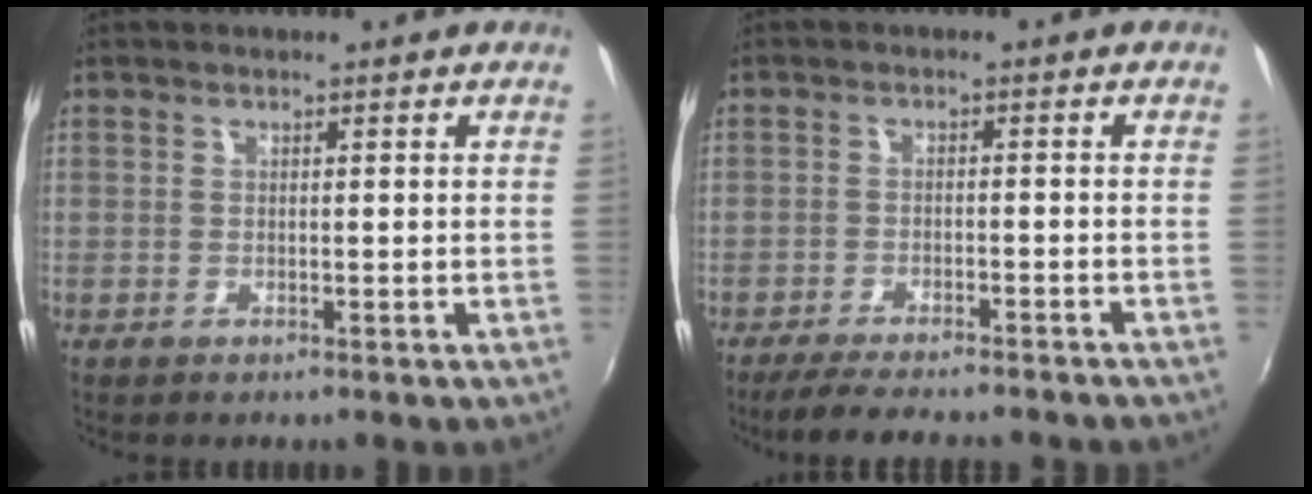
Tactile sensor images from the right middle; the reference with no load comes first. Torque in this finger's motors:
{"motor_torque": [0.72, -0.75, 0.07, 0.03]}